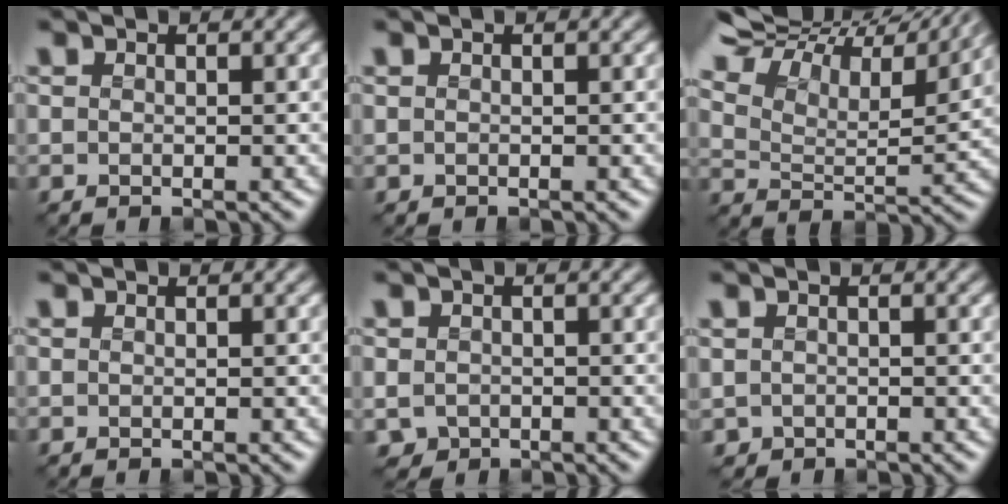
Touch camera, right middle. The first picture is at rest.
{"total": 0.0}
{"total": 14.9, "force": [12.9, 3.9, 6.4], "torque": [-0.165, 0.036, 0.182]}
{"total": 0.0}
{"total": 1.8, "force": [-0.6, 1.5, 0.7], "torque": [-0.015, -0.009, -0.014]}
{"total": 0.9, "force": [-0.3, 0.8, 0.2], "torque": [-0.007, -0.007, -0.006]}